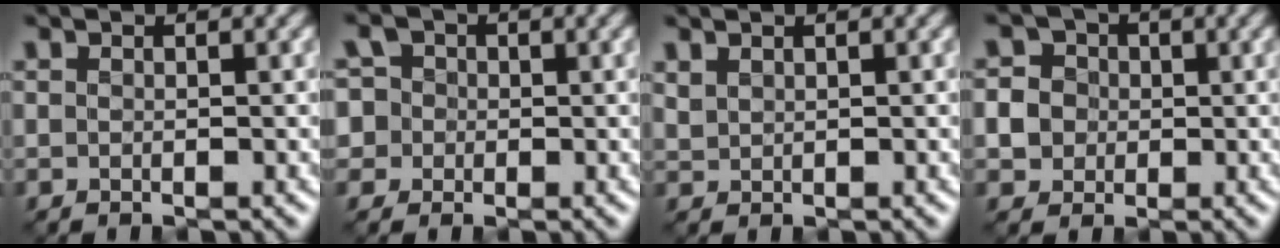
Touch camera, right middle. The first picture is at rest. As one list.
[{"total": 4.7, "force": [1.0, 4.3, 1.4], "torque": [-0.025, 0.026, -0.002]}, {"total": 1.1, "force": [0.9, 0.5, 0.3], "torque": [-0.011, 0.003, 0.025]}, {"total": 5.8, "force": [0.3, 5.6, 1.7], "torque": [-0.042, 0.028, -0.001]}]